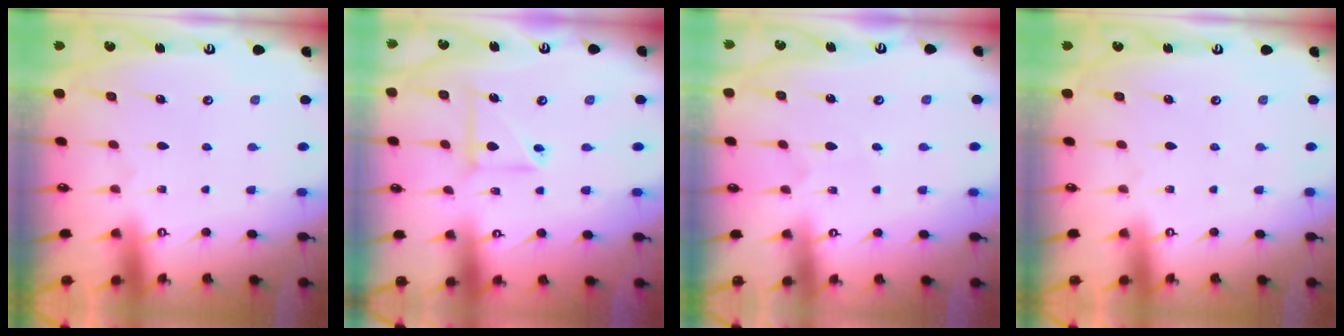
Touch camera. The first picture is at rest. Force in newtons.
{"total": 6.5, "press": 6.4, "slide": 1.5}
{"total": 3.3, "press": 3.3, "slide": 0.4}
{"total": 0.0}